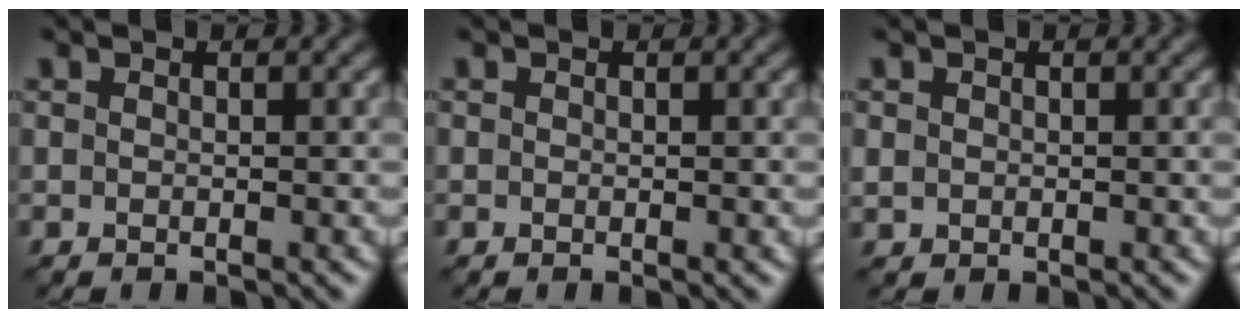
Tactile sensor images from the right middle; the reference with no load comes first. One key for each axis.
{"total": 0.0}
{"total": 0.7, "fx": 0.2, "fy": 0.6, "fz": 0.2, "tx": -0.002, "ty": -0.002, "tz": 0.005}